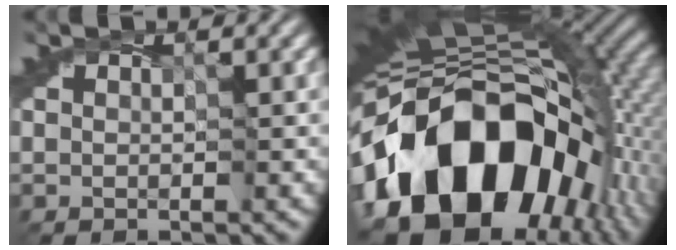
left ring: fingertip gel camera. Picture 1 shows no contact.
{"total": 19.1, "force": [-4.9, 12.1, 14.0], "torque": [-0.251, -0.016, -0.081]}